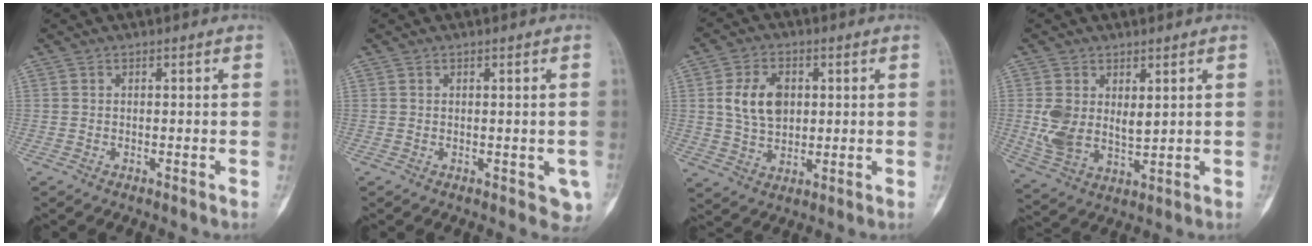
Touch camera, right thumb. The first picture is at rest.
{"total": 2.7, "force": [-0.3, 1.7, 2.1], "torque": [-0.005, -0.001, 0.000]}
{"total": 9.4, "force": [1.8, 6.5, 6.6], "torque": [-0.104, -0.004, 0.038]}
{"total": 8.5, "force": [1.8, 5.6, 6.2], "torque": [-0.112, -0.015, 0.050]}